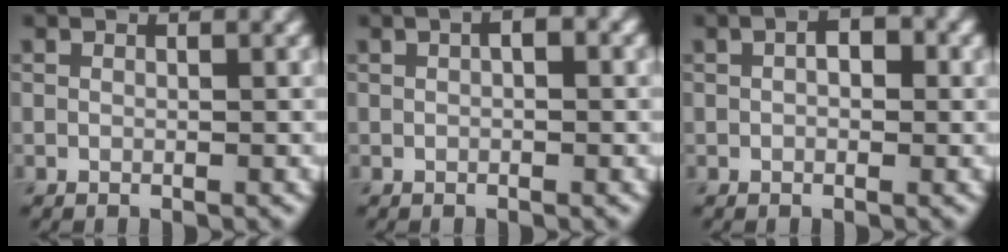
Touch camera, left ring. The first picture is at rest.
{"total": 1.6, "force": [0.4, 0.6, 1.4], "torque": [-0.023, 0.004, 0.003]}
{"total": 2.9, "force": [0.8, 1.7, 2.2], "torque": [-0.022, 0.005, -0.003]}